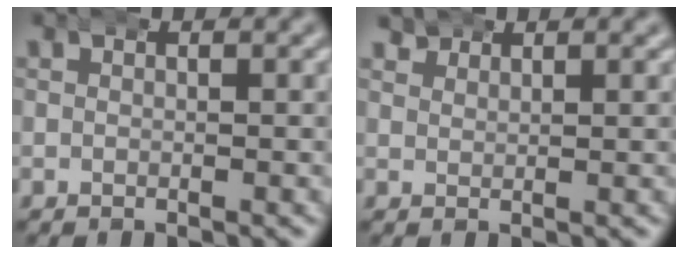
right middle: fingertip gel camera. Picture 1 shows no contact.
{"total": 1.7, "force": [1.6, -0.1, -0.1], "torque": [0.002, 0.000, 0.029]}